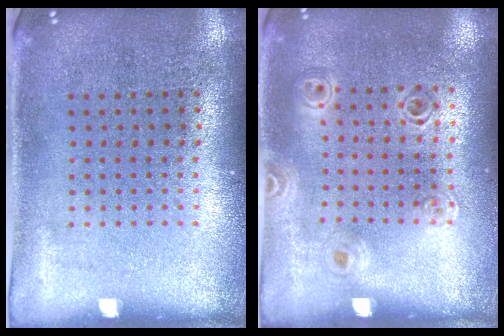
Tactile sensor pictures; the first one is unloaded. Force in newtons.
{"total": 1.0, "press": 1.0, "slide": 0.0}